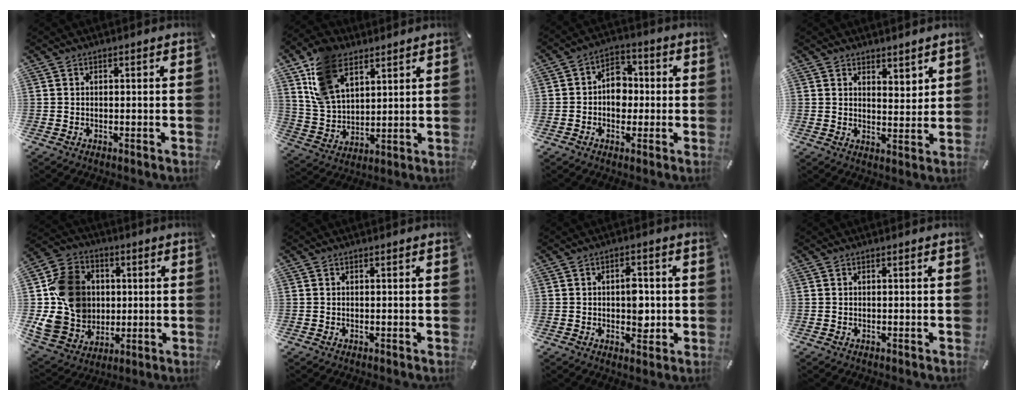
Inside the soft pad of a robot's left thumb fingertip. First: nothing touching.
{"total": 12.8, "force": [7.4, 8.0, 6.8], "torque": [-0.166, -0.012, 0.143]}
{"total": 7.1, "force": [-1.0, 5.9, 3.8], "torque": [-0.051, 0.014, -0.019]}
{"total": 4.3, "force": [3.7, 2.1, -0.2], "torque": [0.016, -0.029, 0.067]}
{"total": 16.4, "force": [0.6, 14.7, 7.3], "torque": [-0.152, 0.009, 0.021]}
{"total": 0.0}
{"total": 6.0, "force": [-0.1, 3.8, 4.7], "torque": [-0.046, -0.007, -0.008]}
{"total": 0.0}